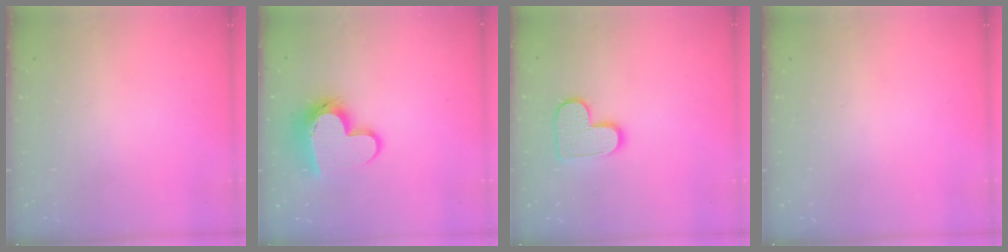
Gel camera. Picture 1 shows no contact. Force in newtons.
{"total": 12.4, "press": 12.3, "slide": 1.2}
{"total": 10.5, "press": 10.5, "slide": 0.5}
{"total": 0.0}